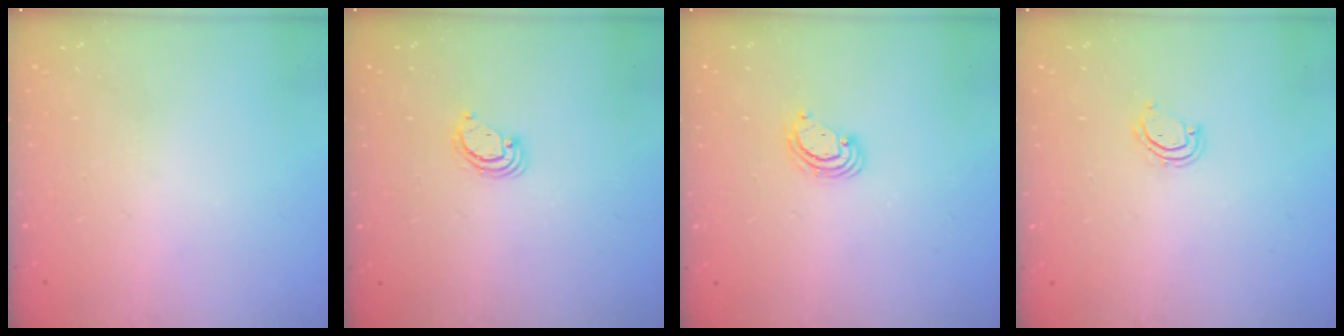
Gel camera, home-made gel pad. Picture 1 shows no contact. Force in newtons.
{"total": 2.9, "press": 2.9, "slide": 0.3}
{"total": 2.8, "press": 2.8, "slide": 0.3}
{"total": 3.8, "press": 3.8, "slide": 0.2}